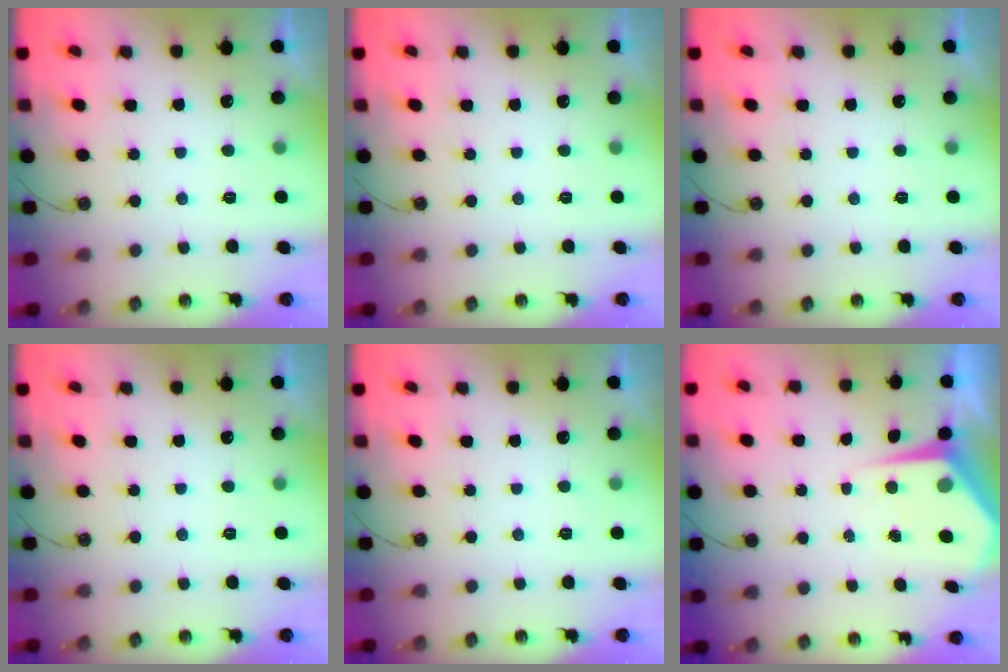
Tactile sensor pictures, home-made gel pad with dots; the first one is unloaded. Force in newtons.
{"total": 0.0}
{"total": 0.0}
{"total": 0.0}
{"total": 0.0}
{"total": 5.5, "press": 5.5, "slide": 0.4}